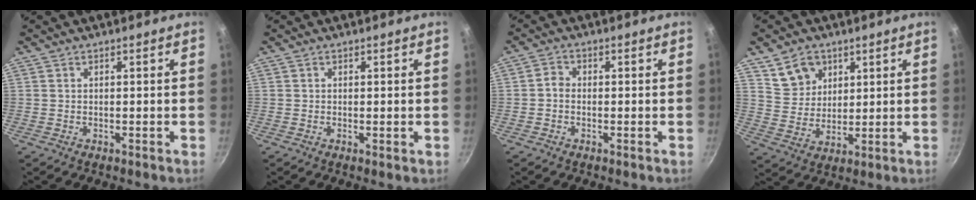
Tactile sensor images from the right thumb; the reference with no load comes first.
{"total": 0.5, "force": [0.0, 0.0, 0.5], "torque": [-0.009, -0.002, -0.001]}
{"total": 2.0, "force": [-0.7, 1.6, 1.0], "torque": [-0.018, 0.014, -0.019]}
{"total": 7.8, "force": [4.3, 5.9, 2.7], "torque": [-0.022, -0.015, 0.088]}